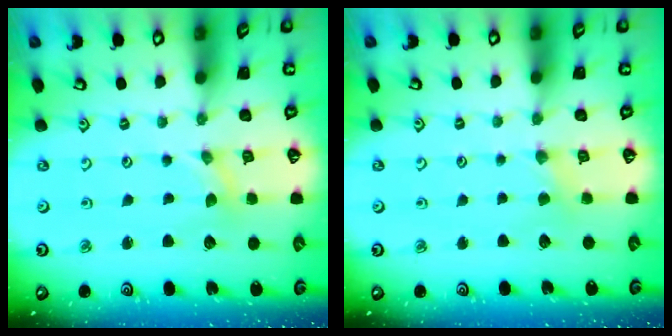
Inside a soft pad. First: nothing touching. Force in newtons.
{"total": 2.2, "press": 2.2, "slide": 0.4}